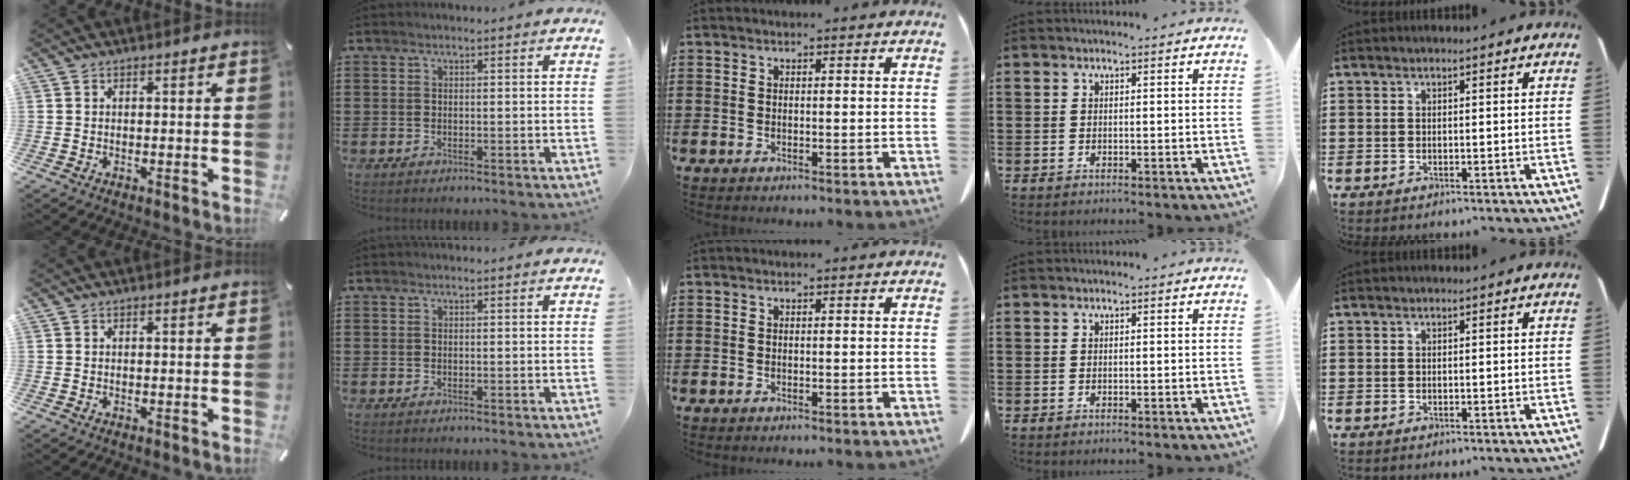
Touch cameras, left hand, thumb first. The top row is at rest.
{}